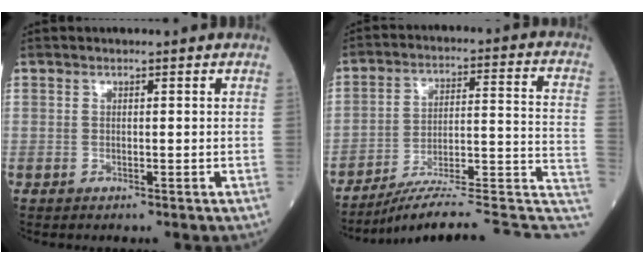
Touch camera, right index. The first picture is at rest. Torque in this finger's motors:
{"motor_torque": [-1.88, -0.26, -1.06, -0.21]}